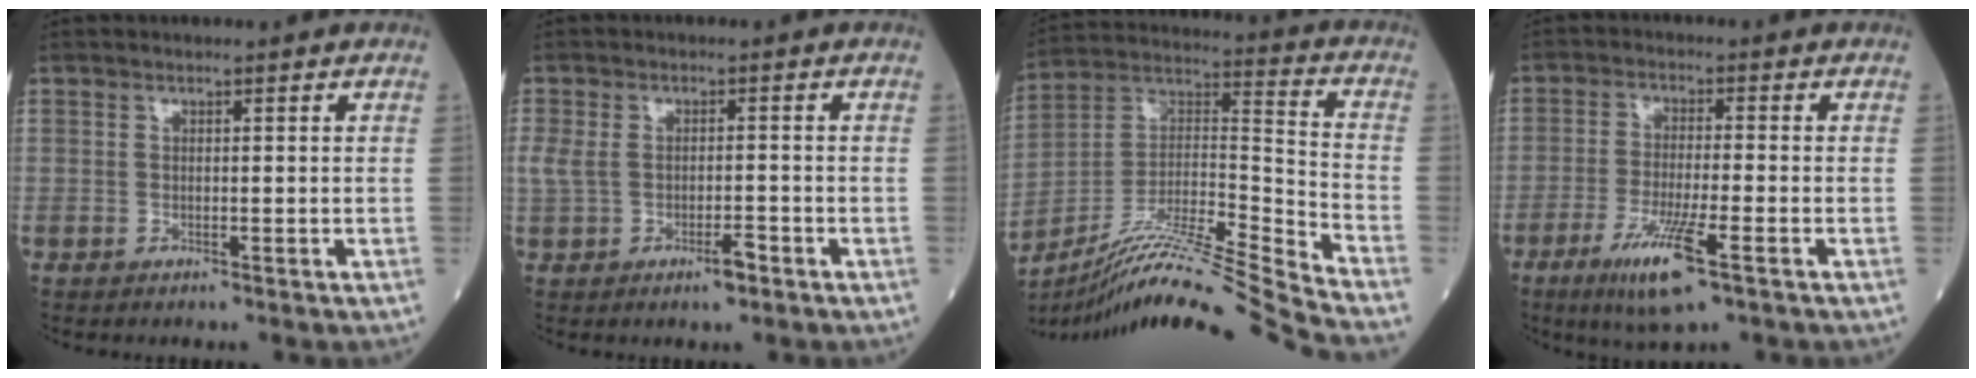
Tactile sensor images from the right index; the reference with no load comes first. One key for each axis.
{"total": 4.7, "fx": -1.5, "fy": 2.0, "fz": 4.0, "tx": -0.087, "ty": 0.011, "tz": -0.018}
{"total": 22.0, "fx": -19.4, "fy": -2.8, "fz": 10.1, "tx": -0.196, "ty": -0.009, "tz": -0.337}
{"total": 8.7, "fx": -4.5, "fy": 0.6, "fz": 7.4, "tx": -0.145, "ty": -0.021, "tz": -0.077}